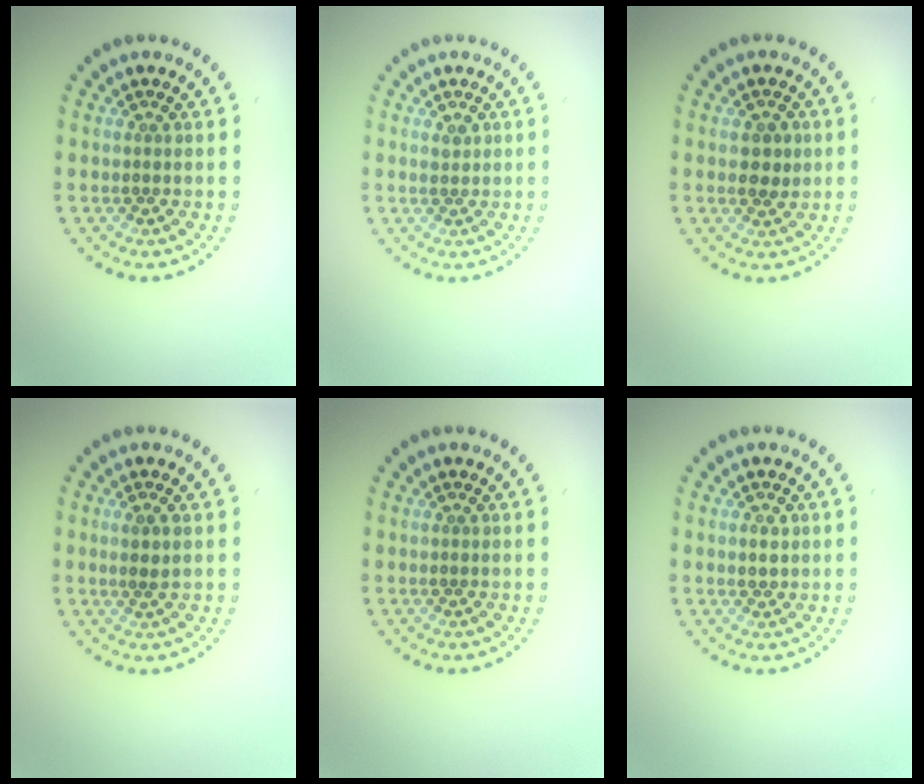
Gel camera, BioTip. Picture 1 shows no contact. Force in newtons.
{"total": 0.8, "press": 0.7, "slide": 0.2}
{"total": 2.0, "press": 2.0, "slide": 0.2}
{"total": 1.0, "press": 0.8, "slide": 0.7}
{"total": 0.0}
{"total": 1.2, "press": 1.2, "slide": 0.3}